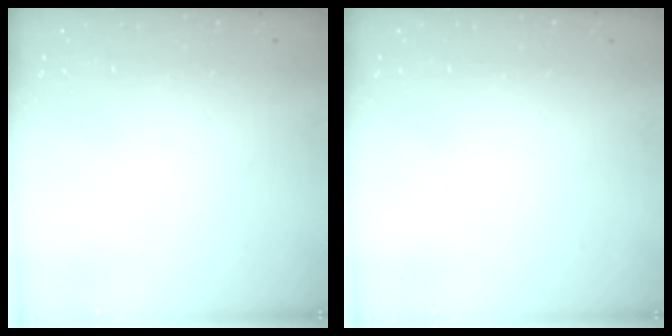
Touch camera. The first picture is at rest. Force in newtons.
{"total": 0.0}